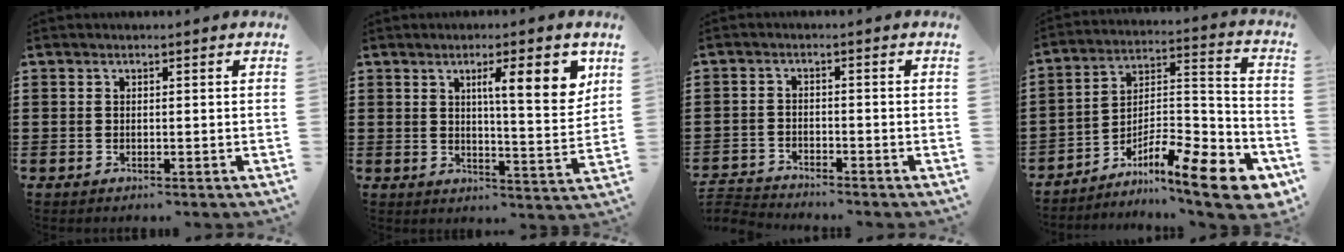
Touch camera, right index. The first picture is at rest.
{"total": 8.8, "force": [3.8, 1.7, 7.7], "torque": [-0.115, -0.011, 0.051]}
{"total": 2.4, "force": [-2.4, 0.1, -0.2], "torque": [-0.005, -0.002, -0.051]}
{"total": 11.3, "force": [-8.3, 2.3, 7.2], "torque": [-0.108, 0.016, -0.156]}